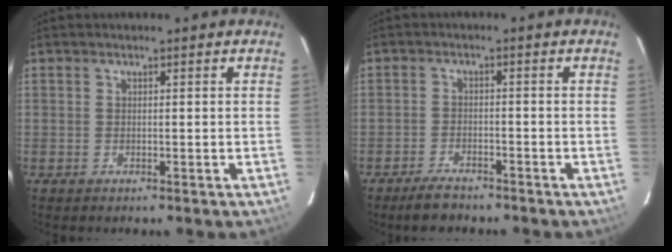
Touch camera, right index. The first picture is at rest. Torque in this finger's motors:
{"motor_torque": [0.22, -0.18, 0.01, 0.03]}